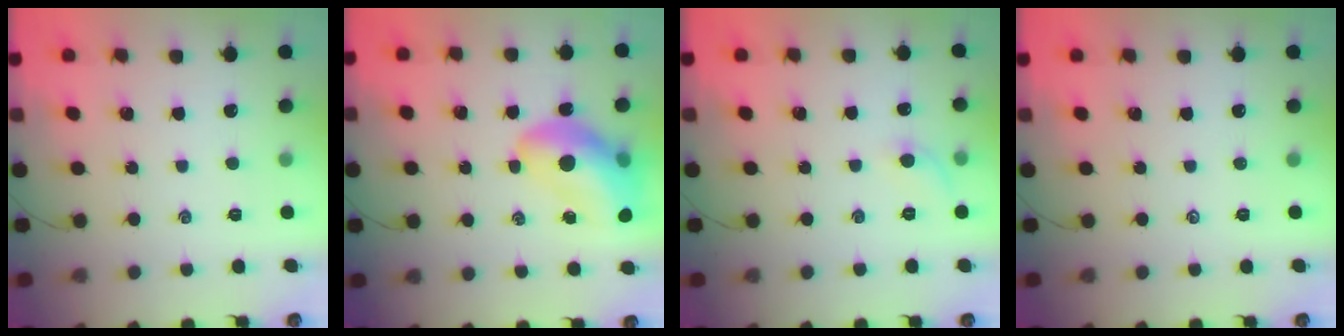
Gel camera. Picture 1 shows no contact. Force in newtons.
{"total": 14.5, "press": 13.9, "slide": 4.1}
{"total": 4.7, "press": 4.4, "slide": 1.5}
{"total": 0.0}